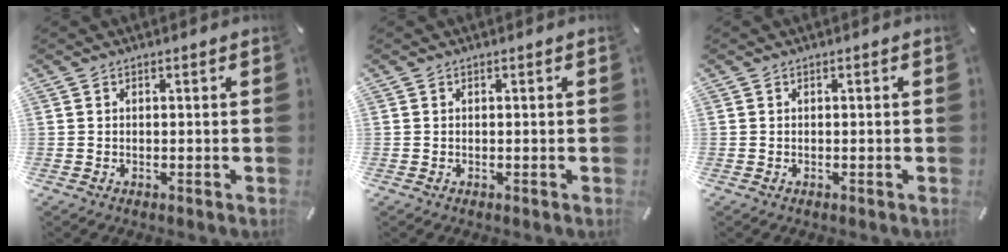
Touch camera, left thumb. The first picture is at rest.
{"total": 0.0}
{"total": 0.0}